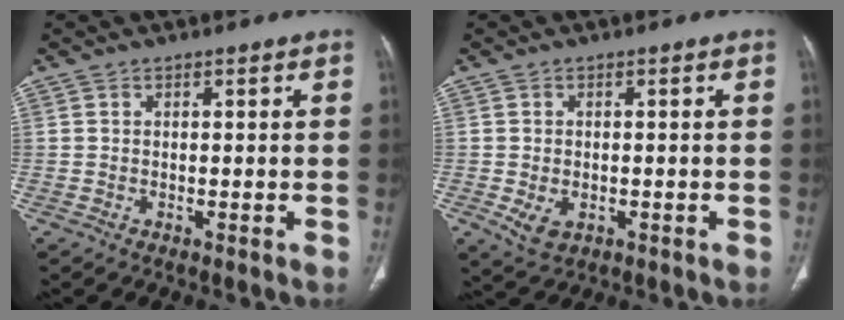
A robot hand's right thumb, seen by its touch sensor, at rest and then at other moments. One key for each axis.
{"total": 4.3, "fx": -1.2, "fy": 2.9, "fz": 2.9, "tx": -0.051, "ty": 0.001, "tz": -0.009}